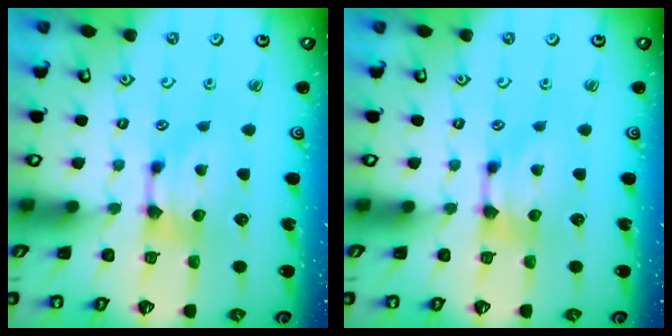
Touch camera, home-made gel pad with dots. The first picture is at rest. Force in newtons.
{"total": 0.0}